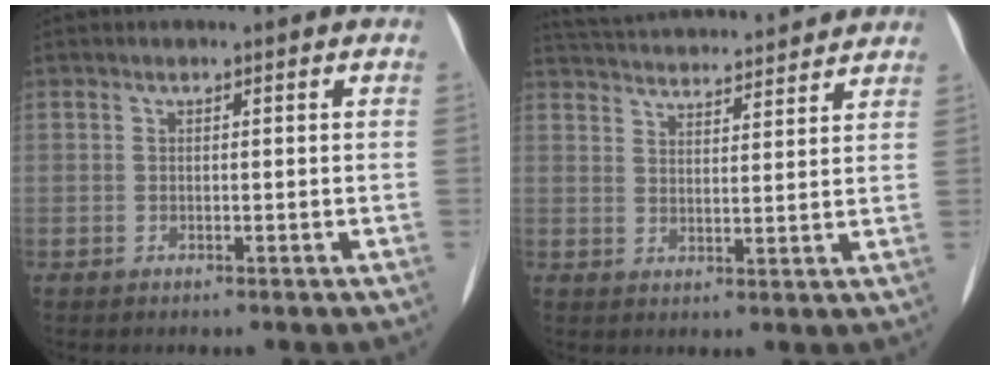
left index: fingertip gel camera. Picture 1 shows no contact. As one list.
[{"total": 19.3, "force": [18.1, 2.9, 6.0], "torque": [-0.108, 0.039, 0.259]}]